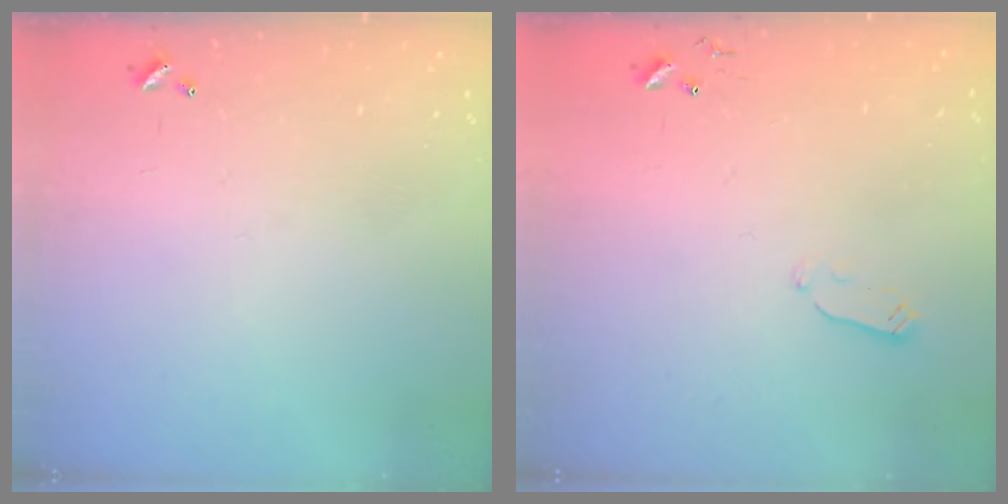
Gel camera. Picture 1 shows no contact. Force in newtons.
{"total": 2.9, "press": 2.9, "slide": 0.4}